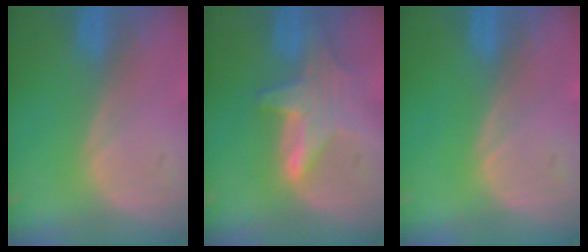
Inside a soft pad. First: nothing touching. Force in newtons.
{"total": 6.9, "press": 6.4, "slide": 2.5}
{"total": 0.0}